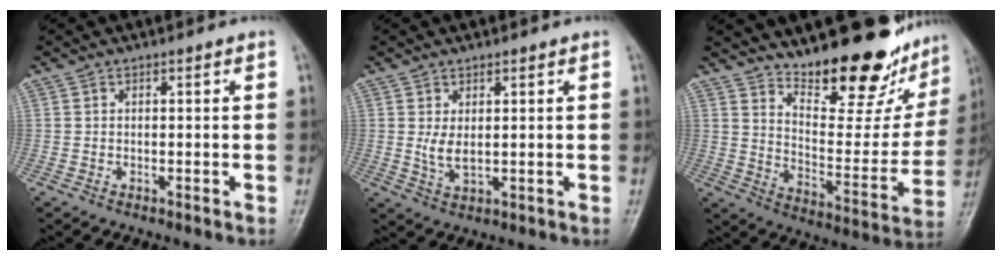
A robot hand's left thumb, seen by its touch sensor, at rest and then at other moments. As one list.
[{"total": 3.5, "force": [0.9, 1.6, 3.0], "torque": [-0.054, -0.013, 0.023]}, {"total": 21.1, "force": [17.2, 6.3, 10.4], "torque": [-0.106, -0.127, 0.249]}]